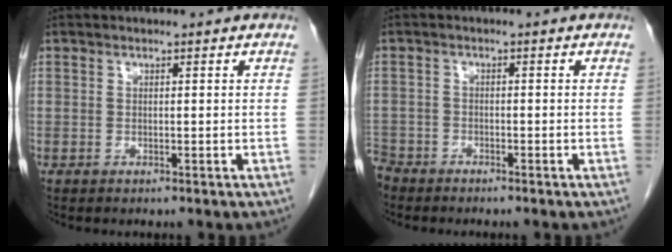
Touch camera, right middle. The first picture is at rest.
{"total": 3.8, "force": [-3.5, 1.6, 0.2], "torque": [-0.005, -0.003, -0.072]}